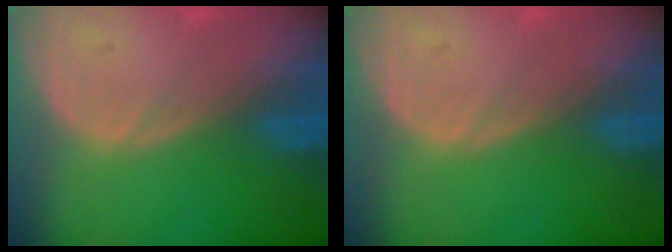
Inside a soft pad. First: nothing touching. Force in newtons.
{"total": 0.0}